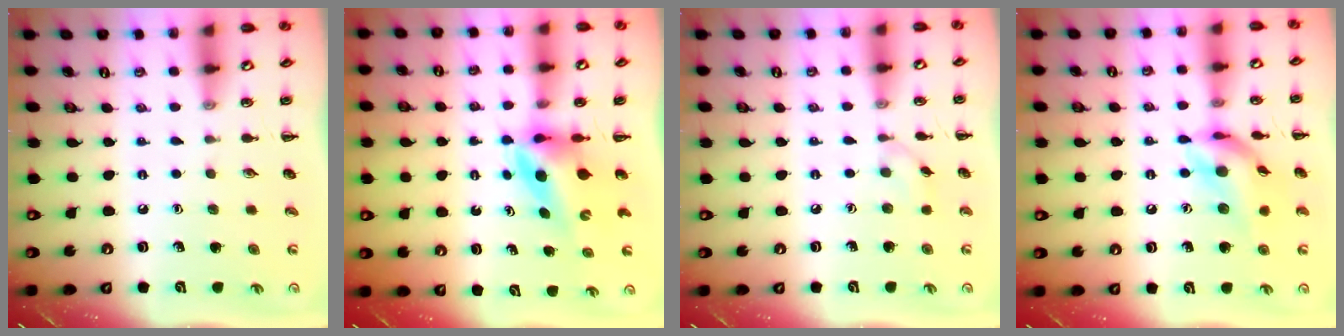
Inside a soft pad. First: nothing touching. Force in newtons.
{"total": 5.9, "press": 5.7, "slide": 1.3}
{"total": 3.7, "press": 3.5, "slide": 1.1}
{"total": 13.4, "press": 13.2, "slide": 2.3}